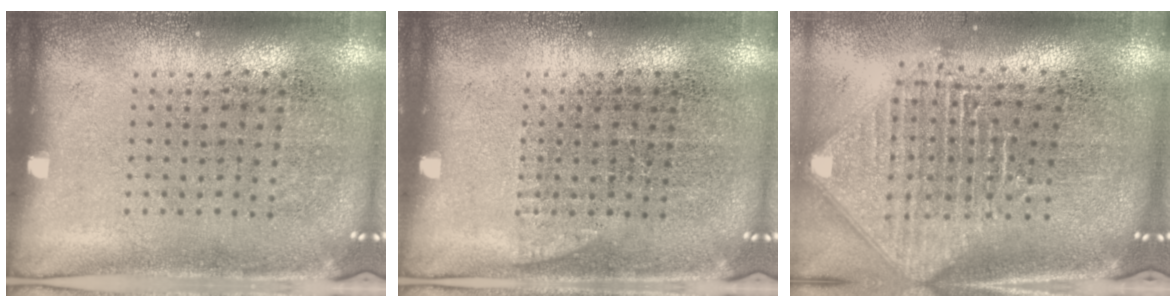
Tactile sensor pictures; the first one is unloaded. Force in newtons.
{"total": 0.7, "press": 0.7, "slide": 0.2}
{"total": 2.5, "press": 1.9, "slide": 1.6}